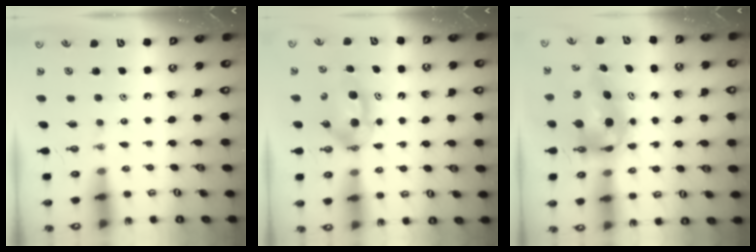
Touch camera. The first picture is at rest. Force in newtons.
{"total": 7.1, "press": 5.1, "slide": 5.0}
{"total": 8.3, "press": 7.9, "slide": 2.5}